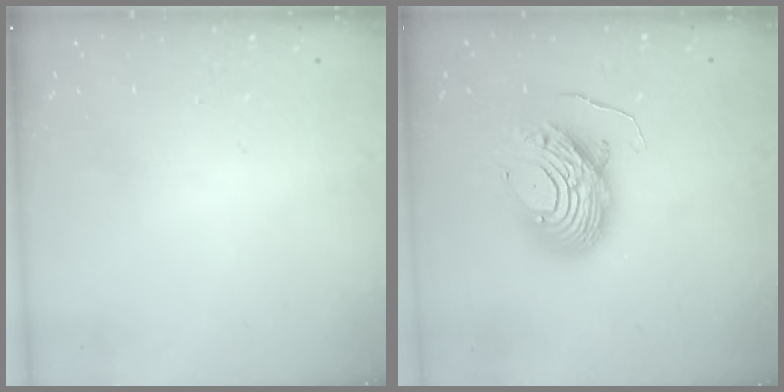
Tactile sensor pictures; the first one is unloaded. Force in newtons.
{"total": 12.2, "press": 12.1, "slide": 1.4}